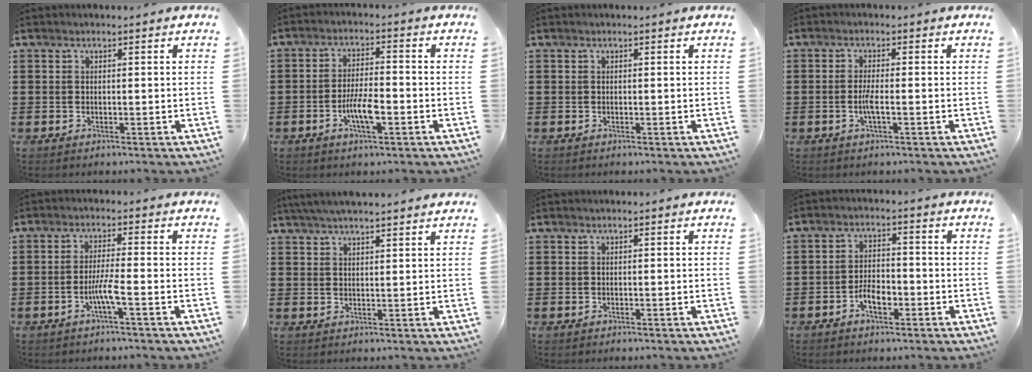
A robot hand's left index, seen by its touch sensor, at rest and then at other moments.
{"total": 5.8, "force": [-2.0, 1.6, 5.2], "torque": [-0.107, 0.000, -0.041]}
{"total": 0.0}
{"total": 2.8, "force": [-0.7, 0.3, 2.7], "torque": [-0.064, -0.006, -0.018]}
{"total": 4.3, "force": [-1.8, 0.1, 3.9], "torque": [-0.074, -0.005, -0.036]}
{"total": 3.5, "force": [3.2, -0.1, 1.3], "torque": [-0.033, -0.001, 0.060]}
{"total": 0.0}
{"total": 4.0, "force": [-1.9, 1.9, 3.0], "torque": [-0.052, 0.007, -0.035]}